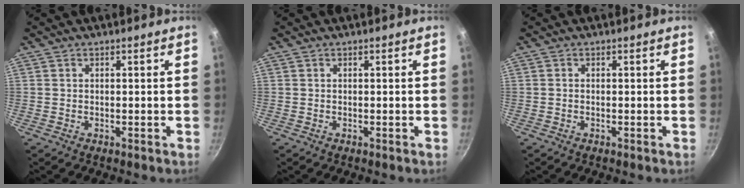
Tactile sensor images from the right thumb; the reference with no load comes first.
{"total": 0.0}
{"total": 0.0}